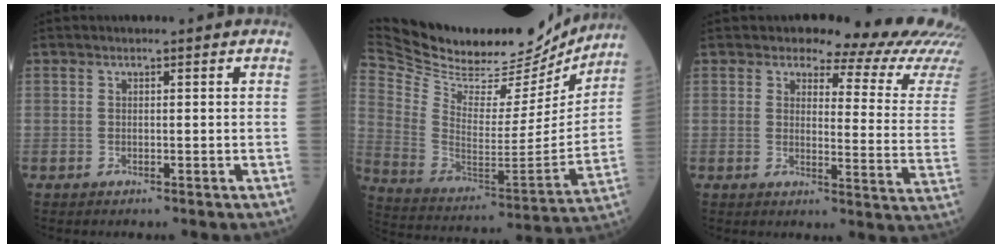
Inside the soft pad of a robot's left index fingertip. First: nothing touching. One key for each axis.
{"total": 29.5, "fx": 25.9, "fy": 8.2, "fz": 11.5, "tx": -0.222, "ty": -0.037, "tz": 0.384}
{"total": 14.8, "fx": 14.4, "fy": 1.1, "fz": 3.2, "tx": -0.022, "ty": -0.115, "tz": 0.132}